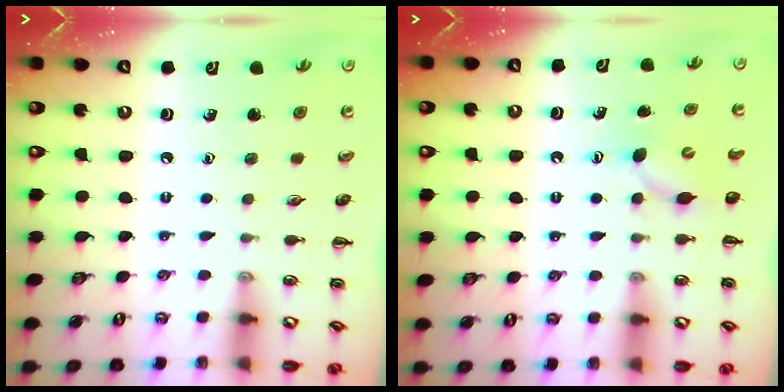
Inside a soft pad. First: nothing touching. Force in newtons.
{"total": 4.6, "press": 4.5, "slide": 0.4}